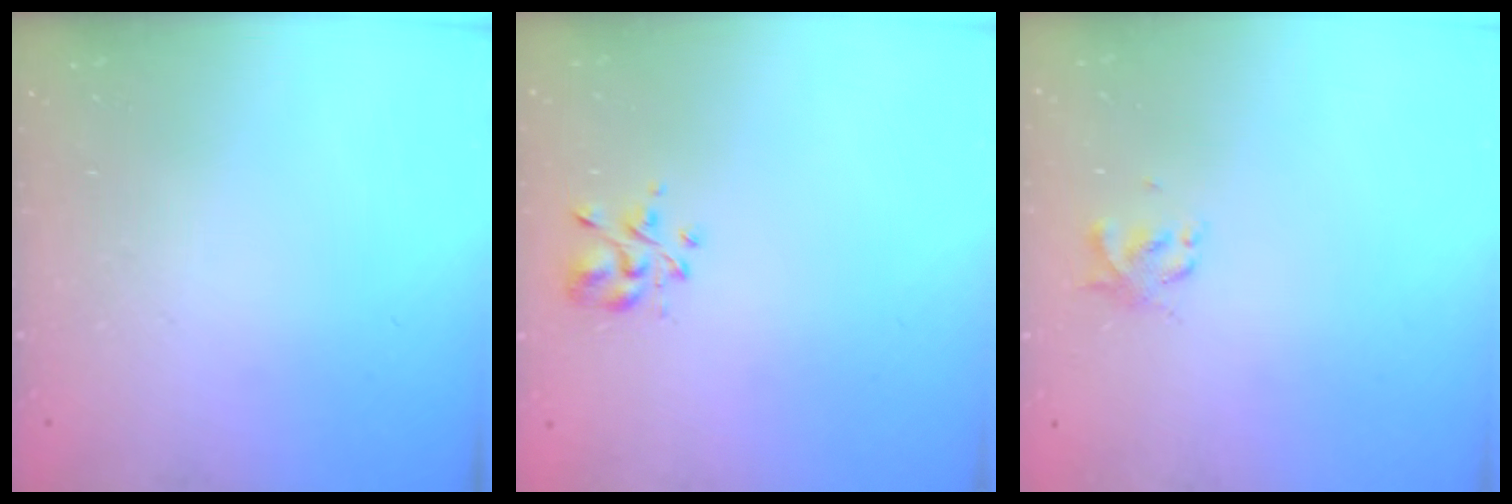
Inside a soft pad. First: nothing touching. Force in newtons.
{"total": 2.8, "press": 2.6, "slide": 1.0}
{"total": 1.9, "press": 1.9, "slide": 0.3}